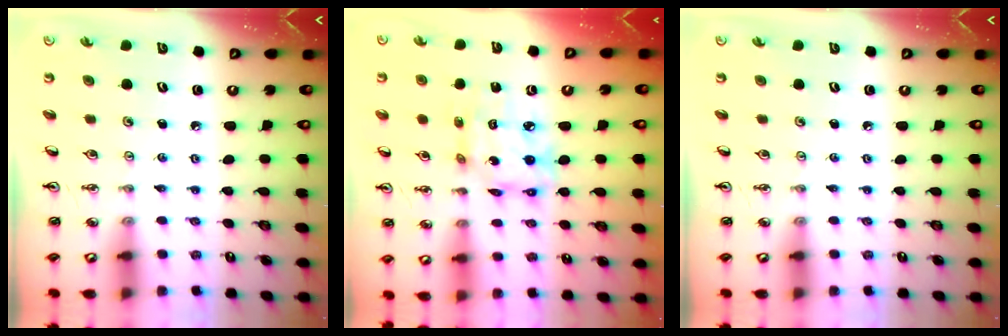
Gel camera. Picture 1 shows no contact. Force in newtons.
{"total": 11.9, "press": 11.8, "slide": 0.9}
{"total": 0.0}